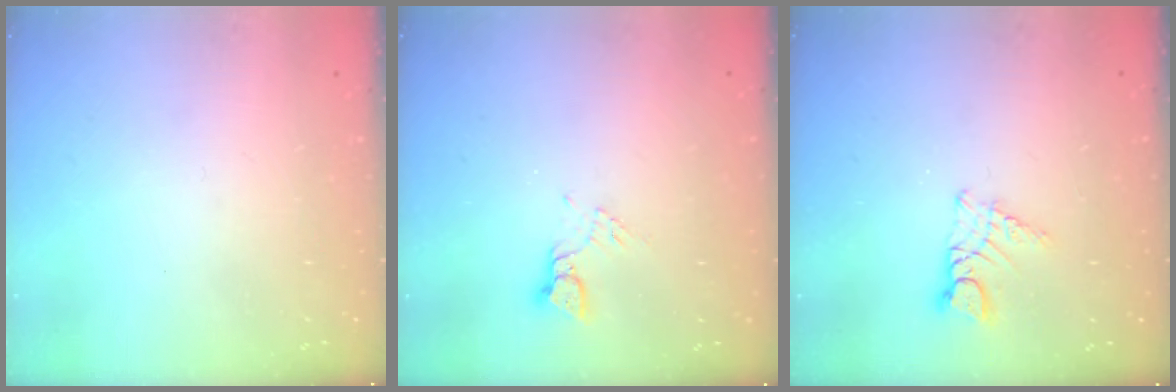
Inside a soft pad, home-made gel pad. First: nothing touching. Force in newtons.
{"total": 2.7, "press": 2.7, "slide": 0.2}
{"total": 4.9, "press": 4.8, "slide": 0.4}